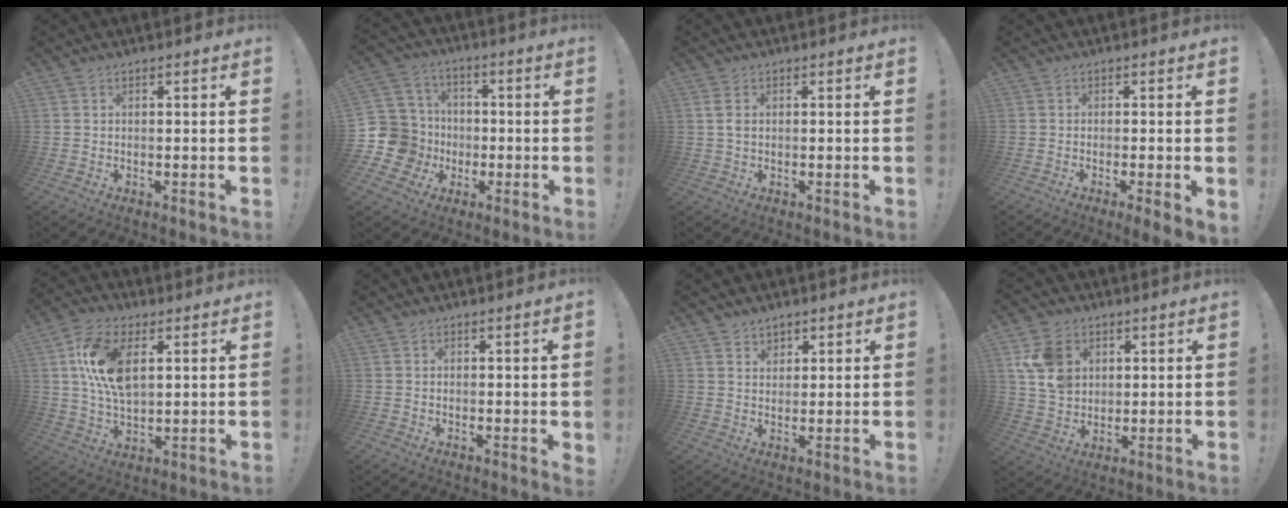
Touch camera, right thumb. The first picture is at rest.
{"total": 14.7, "force": [-2.8, 13.5, 5.1], "torque": [-0.107, 0.024, -0.037]}
{"total": 2.3, "force": [0.6, 1.5, 1.7], "torque": [-0.030, 0.003, 0.008]}
{"total": 3.2, "force": [-0.4, 0.1, 3.2], "torque": [-0.054, -0.002, 0.001]}
{"total": 14.2, "force": [4.0, 8.1, 11.0], "torque": [-0.224, -0.003, 0.072]}
{"total": 1.2, "force": [0.7, 0.2, 1.0], "torque": [-0.016, -0.001, 0.011]}
{"total": 3.3, "force": [2.7, 1.9, 0.3], "torque": [0.007, -0.020, 0.048]}
{"total": 11.8, "force": [4.4, 9.3, 5.8], "torque": [-0.102, -0.012, 0.089]}